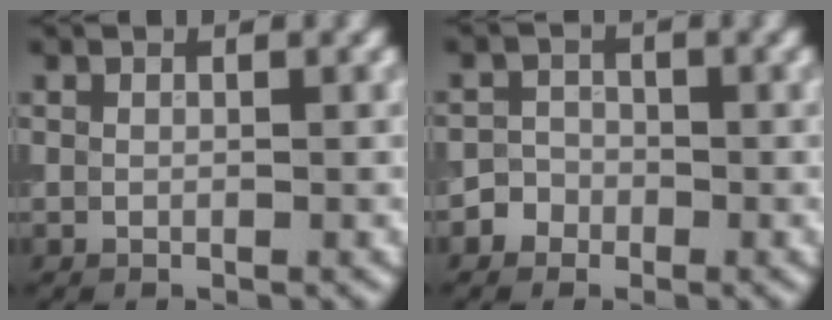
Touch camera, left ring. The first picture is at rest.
{"total": 1.6, "force": [-0.9, 1.4, 0.1], "torque": [0.016, 0.005, -0.021]}